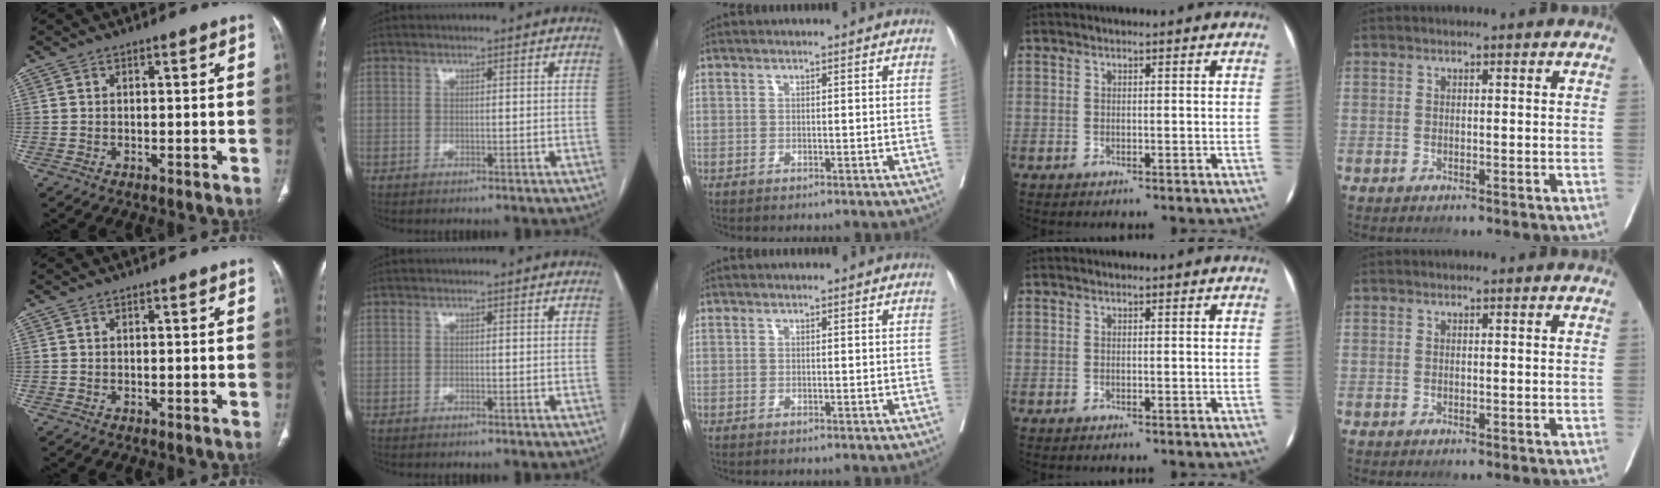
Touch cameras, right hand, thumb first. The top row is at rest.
{}